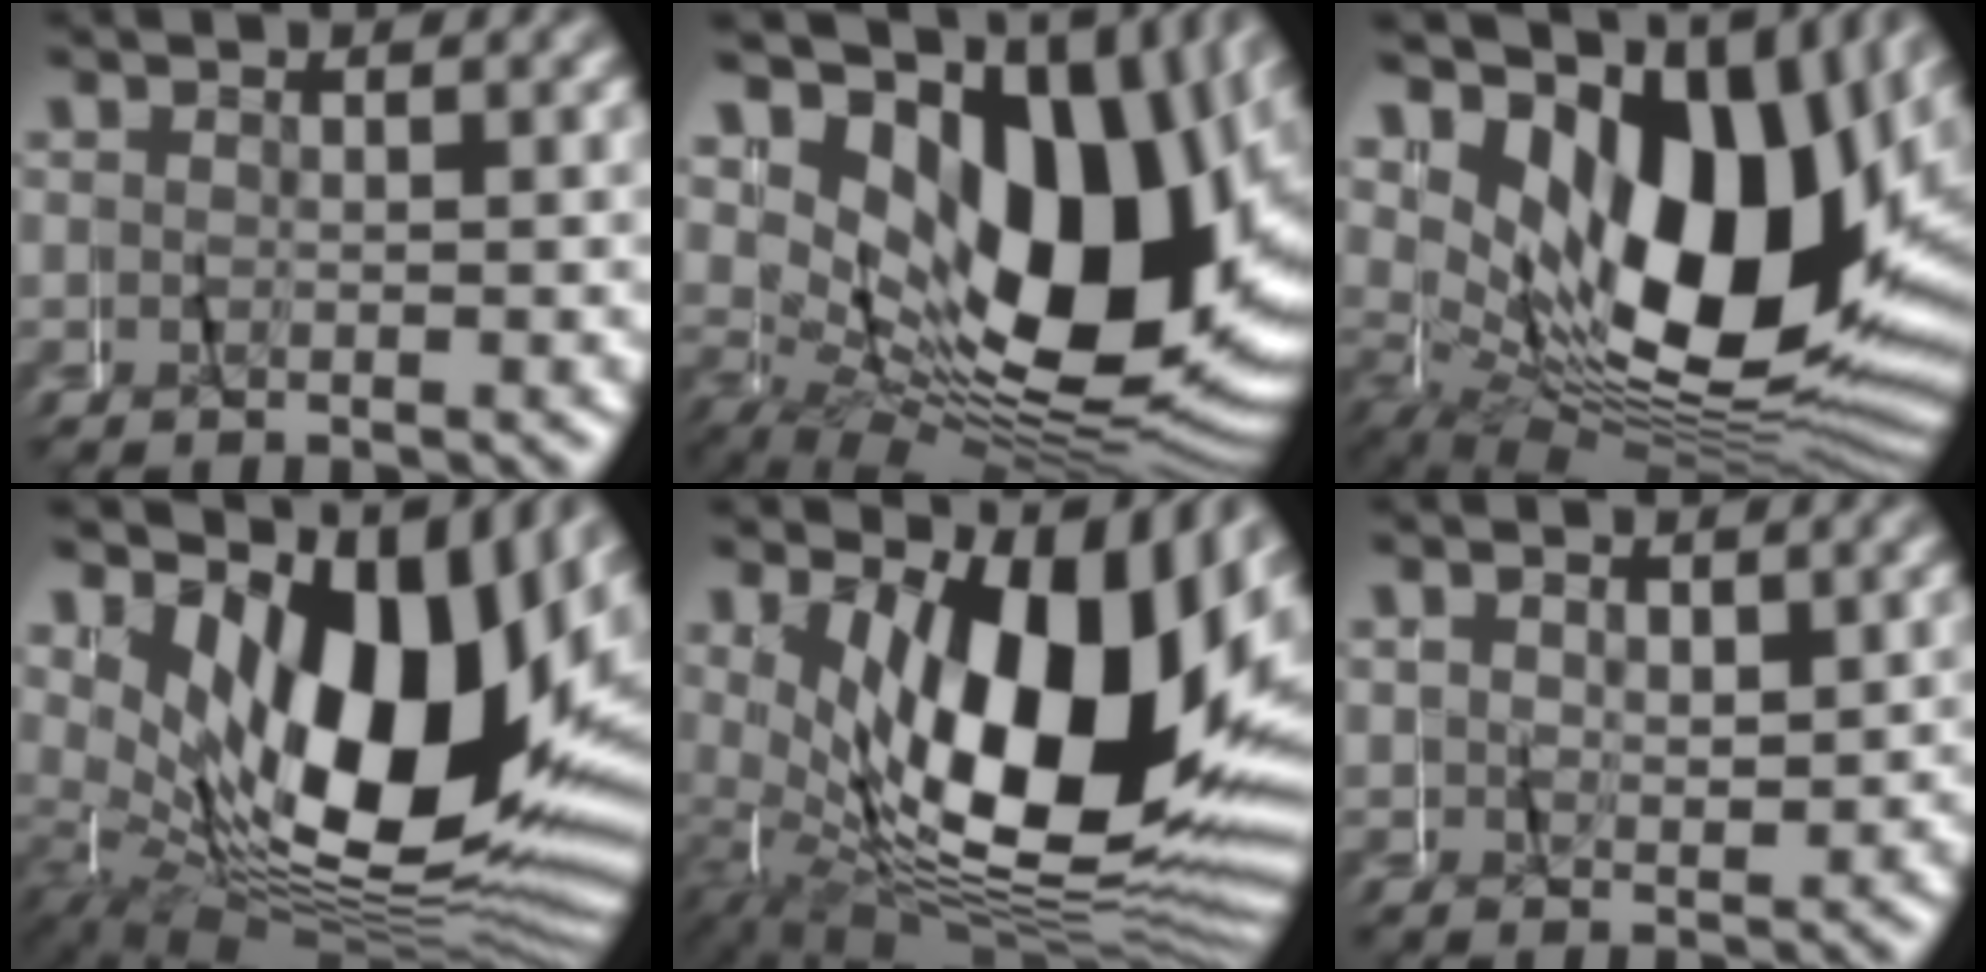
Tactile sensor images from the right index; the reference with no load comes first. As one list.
[{"total": 21.1, "force": [3.4, 13.0, 16.3], "torque": [-0.268, 0.008, 0.042]}, {"total": 20.7, "force": [2.5, 12.2, 16.6], "torque": [-0.277, -0.005, 0.040]}, {"total": 19.1, "force": [1.7, 10.5, 15.9], "torque": [-0.253, 0.003, 0.028]}, {"total": 18.1, "force": [0.2, 9.3, 15.6], "torque": [-0.252, -0.010, 0.012]}, {"total": 0.6, "force": [0.4, 0.1, -0.5], "torque": [0.003, 0.002, 0.007]}]